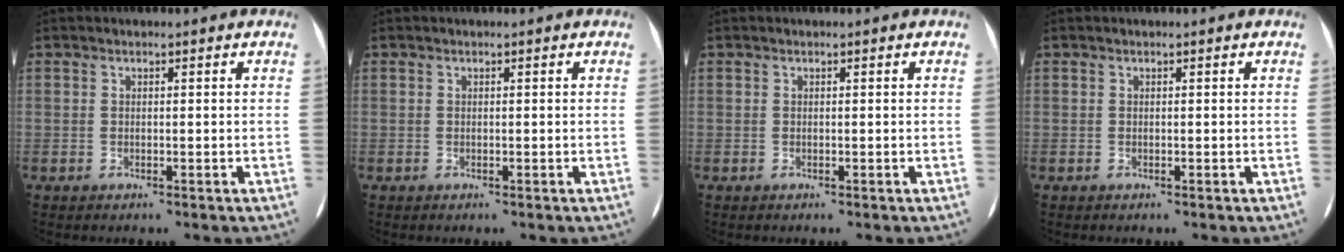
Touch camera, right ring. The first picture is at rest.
{"total": 0.0}
{"total": 0.0}
{"total": 0.0}